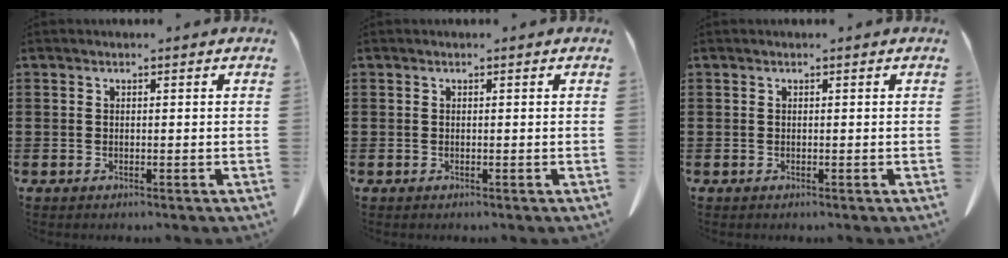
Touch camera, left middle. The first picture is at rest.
{"total": 0.0}
{"total": 0.0}